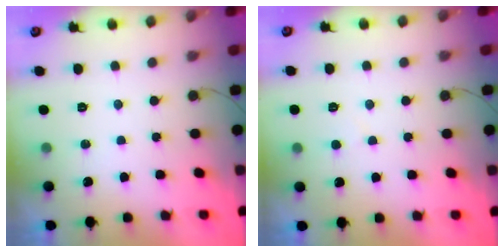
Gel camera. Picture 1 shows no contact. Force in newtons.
{"total": 3.0, "press": 3.0, "slide": 0.3}